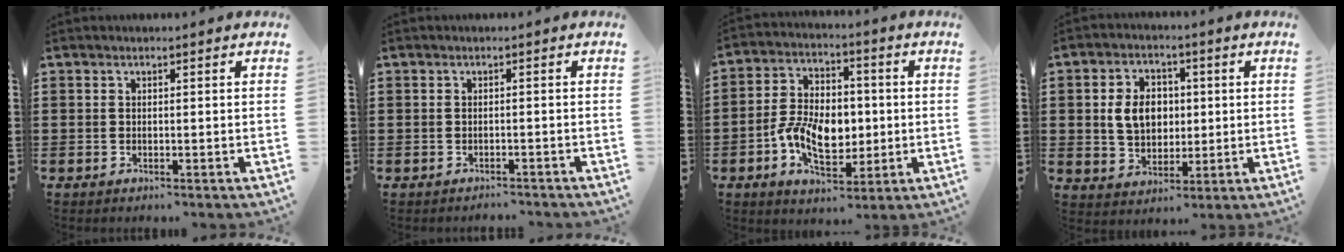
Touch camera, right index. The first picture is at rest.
{"total": 1.0, "force": [-1.0, 0.3, -0.1], "torque": [-0.001, 0.004, -0.023]}
{"total": 9.4, "force": [-1.7, 6.2, 6.9], "torque": [-0.135, 0.004, -0.035]}
{"total": 7.0, "force": [0.7, 5.3, 4.5], "torque": [-0.099, 0.007, 0.003]}